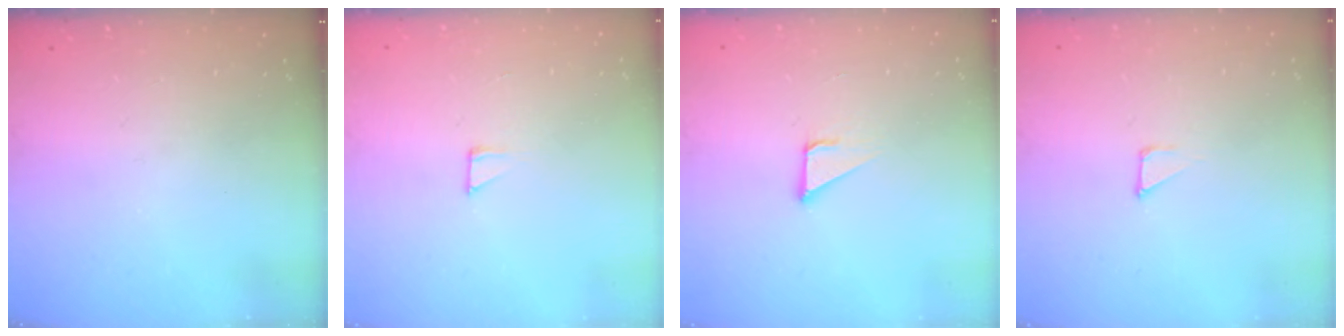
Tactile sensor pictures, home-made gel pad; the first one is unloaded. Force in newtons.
{"total": 3.6, "press": 3.6, "slide": 0.3}
{"total": 2.1, "press": 2.1, "slide": 0.0}
{"total": 1.2, "press": 1.2, "slide": 0.0}